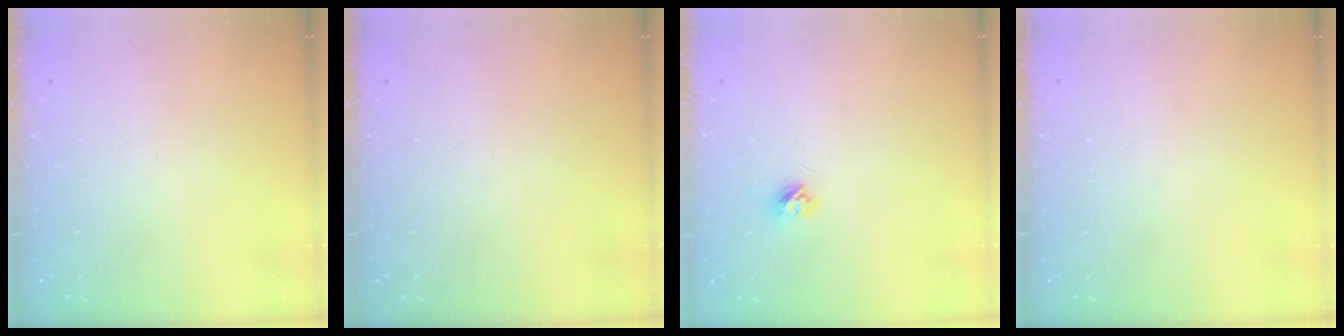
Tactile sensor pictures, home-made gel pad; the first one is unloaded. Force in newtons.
{"total": 0.0}
{"total": 3.7, "press": 3.7, "slide": 0.4}
{"total": 0.0}